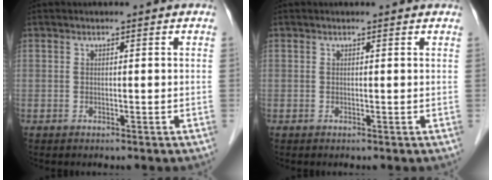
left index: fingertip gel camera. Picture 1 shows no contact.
{"total": 1.7, "force": [1.6, 0.3, 0.3], "torque": [-0.014, 0.014, 0.012]}